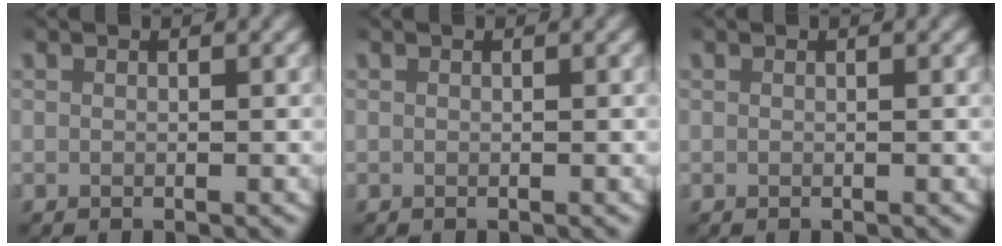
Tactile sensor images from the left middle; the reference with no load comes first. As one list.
[{"total": 0.0}, {"total": 0.0}]